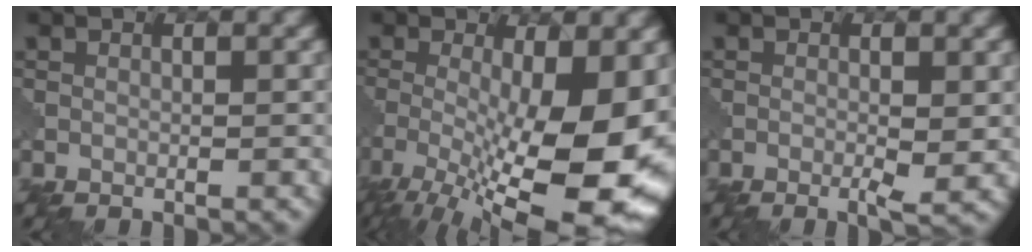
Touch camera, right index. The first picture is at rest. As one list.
[{"total": 15.2, "force": [-4.2, 4.9, 13.8], "torque": [-0.219, -0.024, -0.056]}, {"total": 2.3, "force": [-0.5, 0.3, 2.2], "torque": [-0.037, -0.004, -0.009]}]